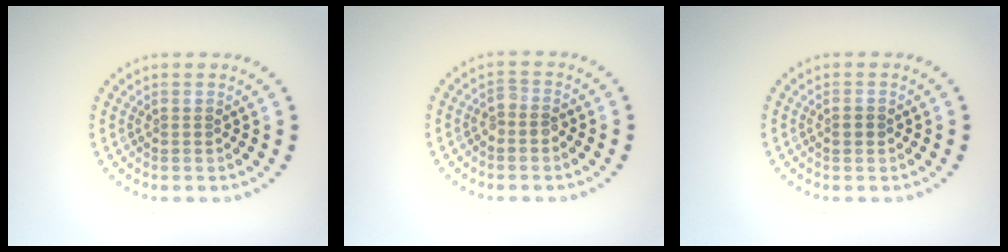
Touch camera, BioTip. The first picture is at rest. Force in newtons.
{"total": 1.5, "press": 1.3, "slide": 0.7}
{"total": 1.2, "press": 1.2, "slide": 0.1}